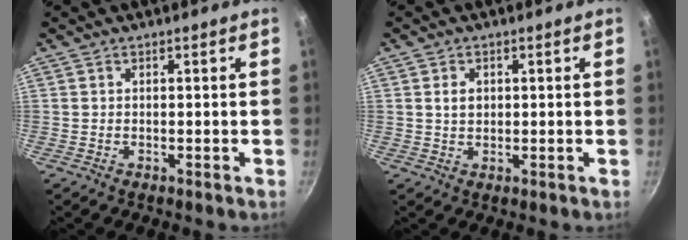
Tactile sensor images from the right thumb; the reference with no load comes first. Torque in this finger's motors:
{"motor_torque": [-0.03, 0.18, 0.19, 0.25, -0.01]}